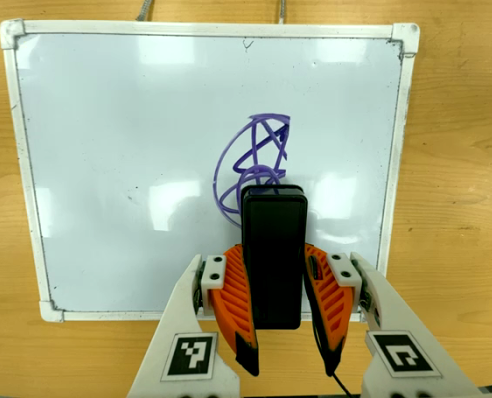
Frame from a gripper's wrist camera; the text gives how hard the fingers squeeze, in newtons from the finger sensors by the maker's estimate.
{"total": 8.5, "left": 6.3, "right": 10.7}